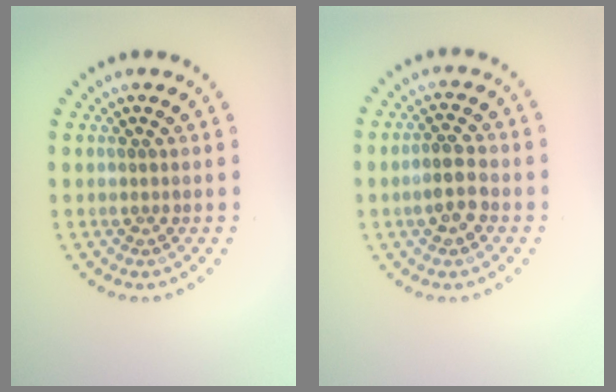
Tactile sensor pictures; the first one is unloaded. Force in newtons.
{"total": 2.8, "press": 2.8, "slide": 0.4}